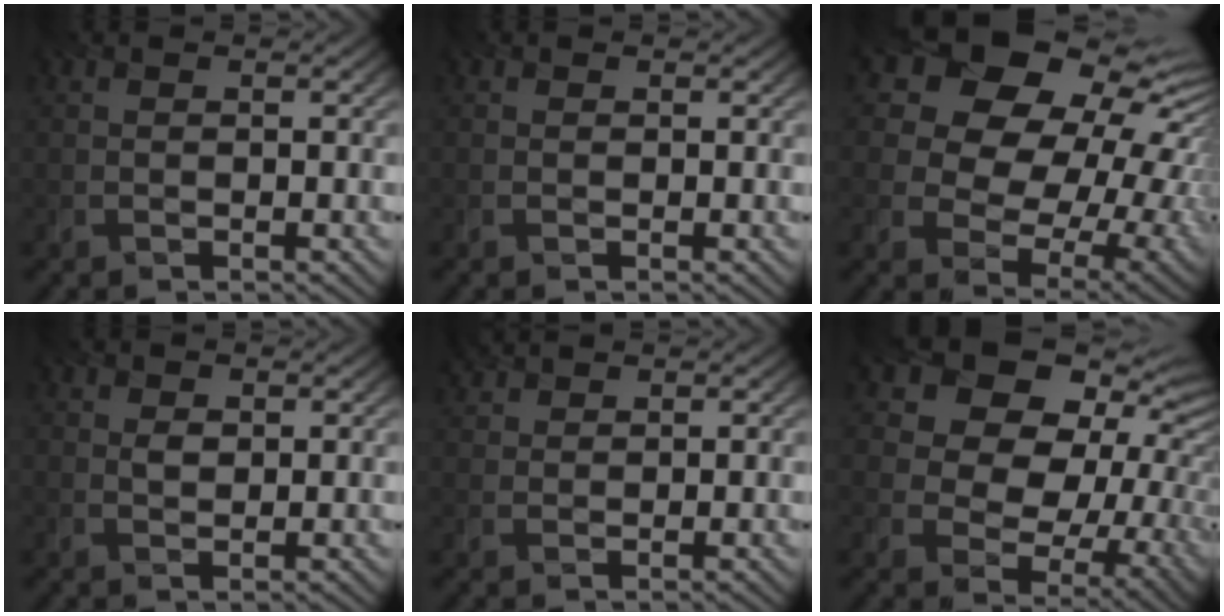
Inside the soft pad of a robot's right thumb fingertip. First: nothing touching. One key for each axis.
{"total": 0.0}
{"total": 17.1, "fx": 6.0, "fy": 12.5, "fz": 9.9, "tx": -0.228, "ty": 0.035, "tz": 0.119}
{"total": 1.5, "fx": 0.7, "fy": 1.0, "fz": 0.8, "tx": -0.019, "ty": -0.003, "tz": 0.013}
{"total": 2.3, "fx": 2.1, "fy": 0.9, "fz": 0.3, "tx": -0.013, "ty": 0.010, "tz": 0.047}
{"total": 16.2, "fx": 5.7, "fy": 11.8, "fz": 9.6, "tx": -0.183, "ty": 0.016, "tz": 0.113}